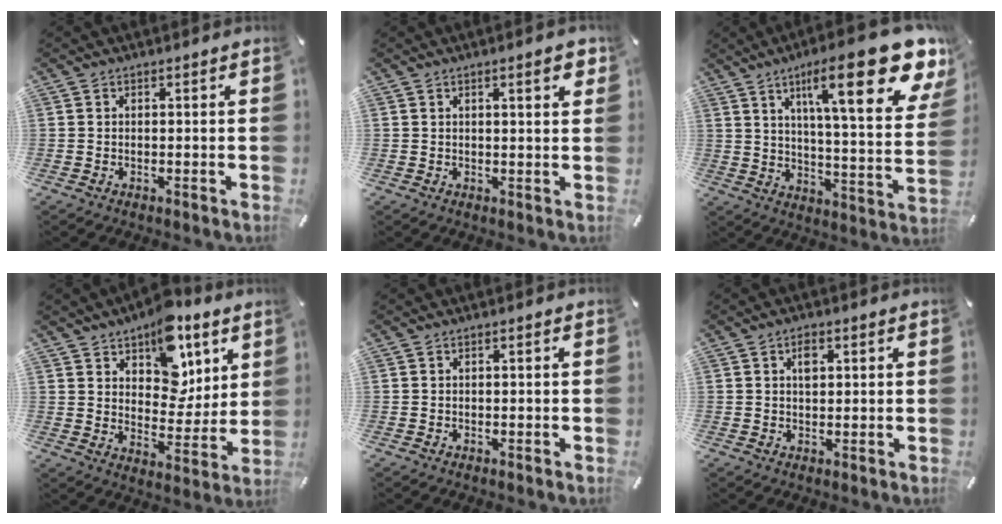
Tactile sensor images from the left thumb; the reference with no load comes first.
{"total": 3.2, "force": [1.8, 1.0, 2.5], "torque": [-0.035, -0.001, 0.027]}
{"total": 24.6, "force": [13.1, 6.4, 19.8], "torque": [-0.294, -0.077, 0.196]}
{"total": 14.2, "force": [8.7, 9.1, 6.6], "torque": [-0.081, -0.061, 0.153]}
{"total": 0.0}
{"total": 2.8, "force": [1.0, 1.6, 2.1], "torque": [-0.029, -0.001, 0.014]}